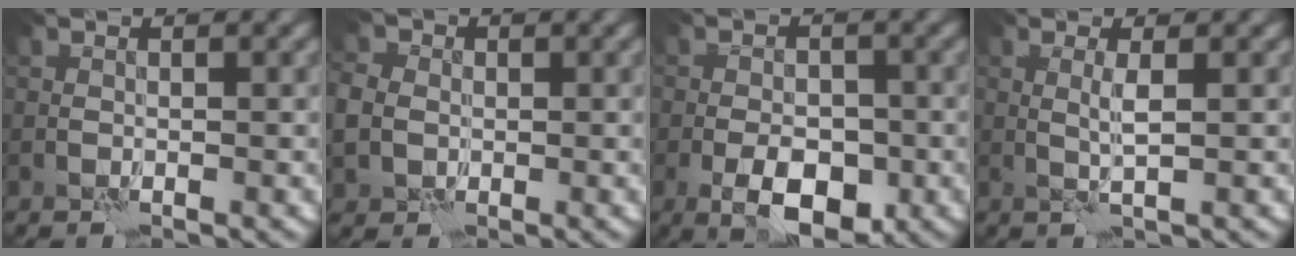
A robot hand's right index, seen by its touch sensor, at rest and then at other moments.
{"total": 4.3, "force": [-0.1, 3.8, 2.1], "torque": [-0.057, 0.004, -0.012]}
{"total": 5.4, "force": [-2.3, 2.7, 4.1], "torque": [-0.064, 0.000, -0.044]}
{"total": 1.4, "force": [0.4, -0.1, 1.4], "torque": [-0.034, 0.001, 0.005]}